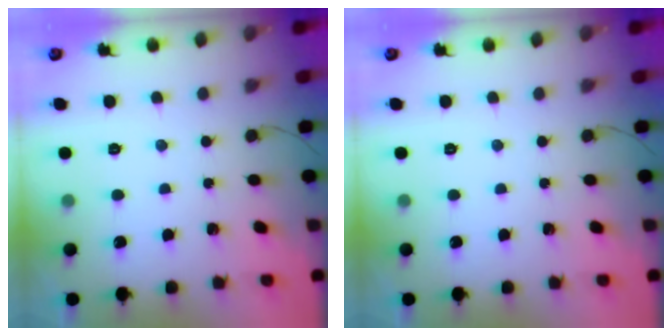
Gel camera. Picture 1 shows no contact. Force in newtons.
{"total": 0.0}